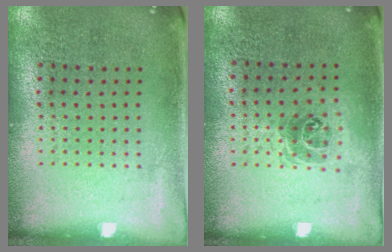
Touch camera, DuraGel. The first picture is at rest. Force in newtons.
{"total": 1.0, "press": 0.8, "slide": 0.5}